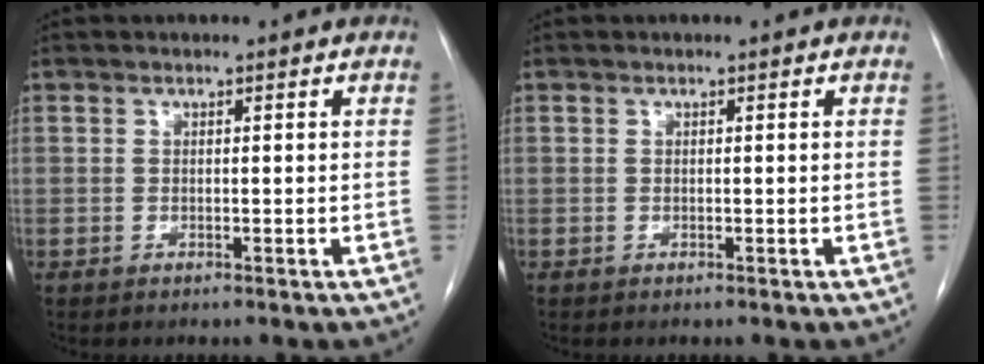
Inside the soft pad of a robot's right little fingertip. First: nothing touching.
{"total": 0.0}